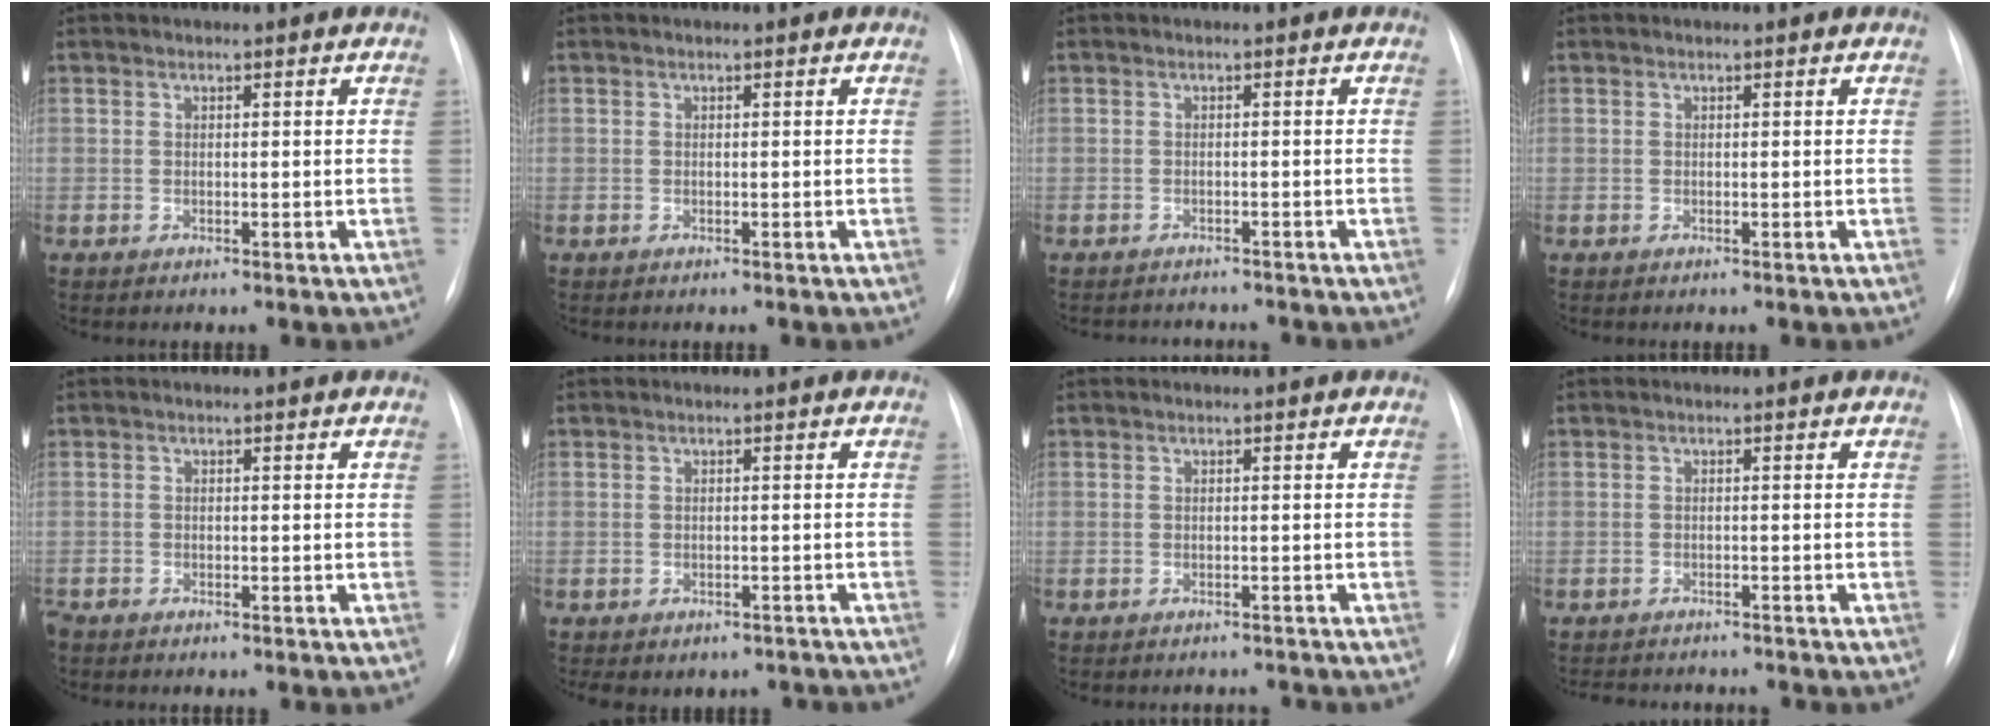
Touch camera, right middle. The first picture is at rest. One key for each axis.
{"total": 0.0}
{"total": 3.7, "fx": -3.6, "fy": 0.6, "fz": 0.2, "tx": 0.004, "ty": -0.004, "tz": -0.047}
{"total": 0.0}
{"total": 1.2, "fx": -1.0, "fy": 0.5, "fz": 0.4, "tx": -0.011, "ty": -0.002, "tz": -0.016}
{"total": 7.0, "fx": -5.4, "fy": 4.1, "fz": 1.6, "tx": -0.022, "ty": 0.012, "tz": -0.058}
{"total": 2.4, "fx": -2.3, "fy": 0.5, "fz": -0.1, "tx": 0.008, "ty": -0.002, "tz": -0.028}
{"total": 6.1, "fx": -5.8, "fy": 1.2, "fz": 1.3, "tx": -0.011, "ty": -0.003, "tz": -0.079}